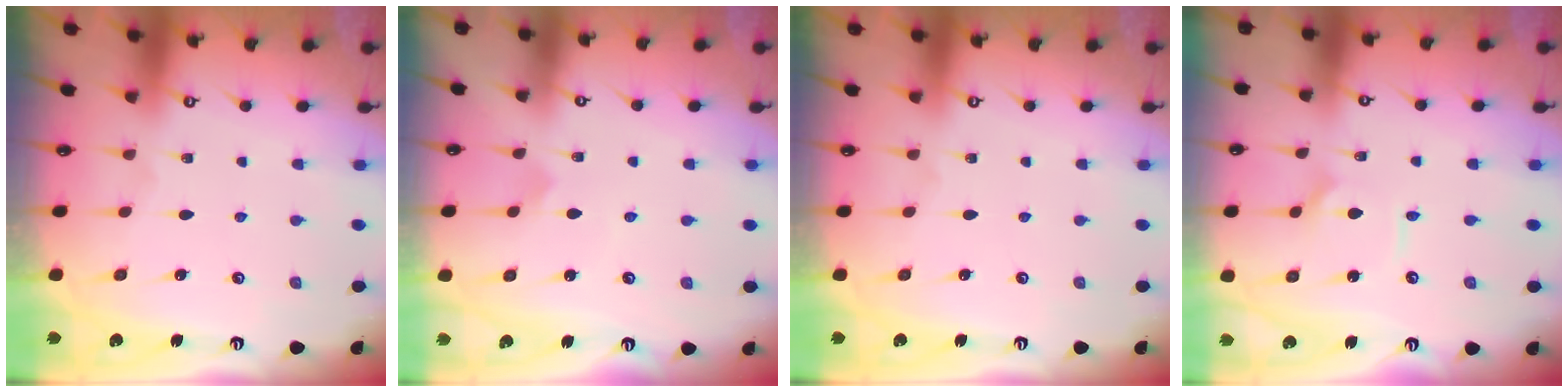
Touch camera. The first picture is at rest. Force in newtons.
{"total": 2.9, "press": 2.9, "slide": 0.2}
{"total": 0.0}
{"total": 3.0, "press": 3.0, "slide": 0.4}